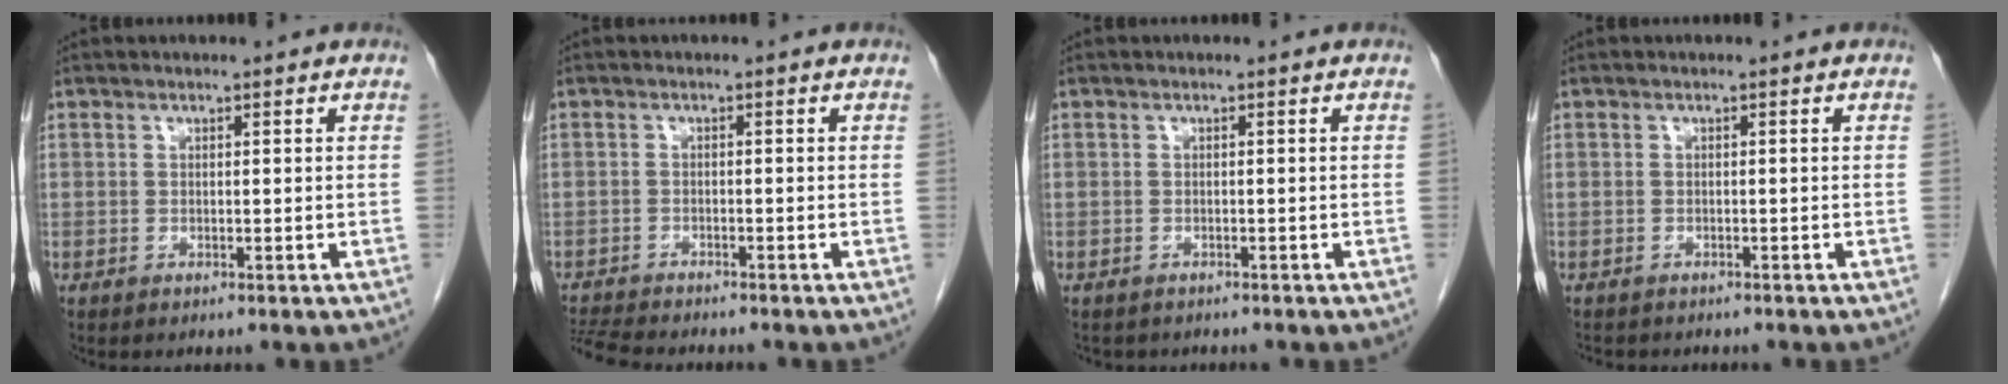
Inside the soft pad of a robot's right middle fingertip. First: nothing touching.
{"total": 6.2, "force": [-5.8, 0.3, 2.0], "torque": [-0.040, -0.018, -0.099]}
{"total": 2.8, "force": [-2.4, 1.2, 0.6], "torque": [-0.018, -0.004, -0.029]}
{"total": 3.8, "force": [-3.3, 1.4, 1.2], "torque": [-0.024, -0.007, -0.041]}